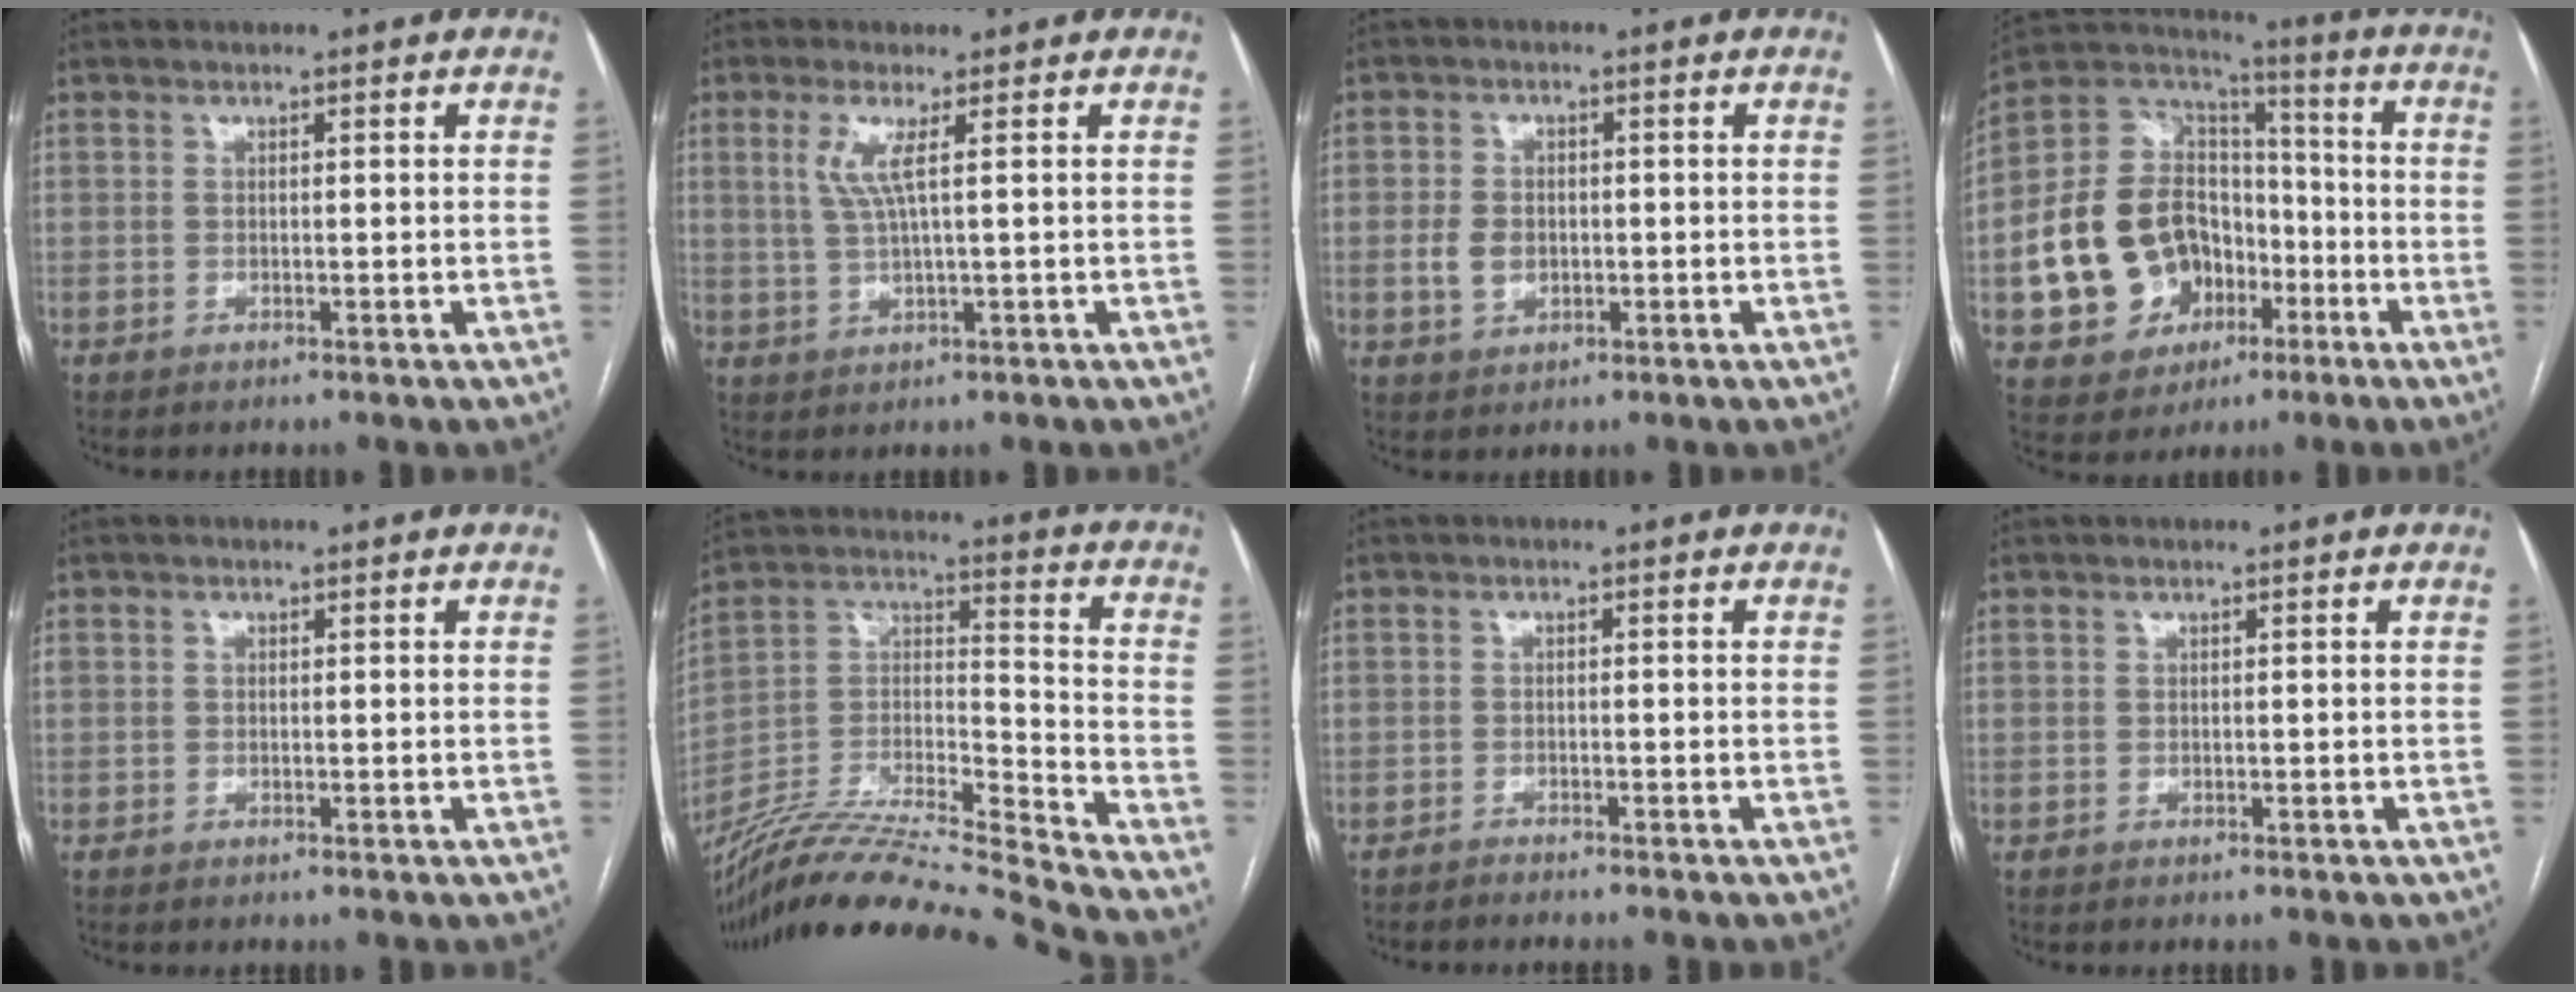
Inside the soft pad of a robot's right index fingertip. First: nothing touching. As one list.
[{"total": 4.0, "force": [1.3, -0.2, 3.8], "torque": [-0.087, 0.002, 0.029]}, {"total": 3.9, "force": [-0.4, 3.0, 2.5], "torque": [-0.051, 0.008, 0.000]}, {"total": 18.0, "force": [-4.6, 14.1, 10.2], "torque": [-0.207, 0.046, -0.063]}, {"total": 1.2, "force": [0.3, 1.0, 0.6], "torque": [-0.016, 0.015, 0.008]}, {"total": 22.7, "force": [-20.8, -1.3, 9.0], "torque": [-0.204, -0.008, -0.365]}, {"total": 3.5, "force": [-3.2, -0.1, 1.2], "torque": [-0.016, -0.003, -0.044]}, {"total": 0.8, "force": [-0.8, 0.0, 0.3], "torque": [0.002, -0.001, -0.011]}]